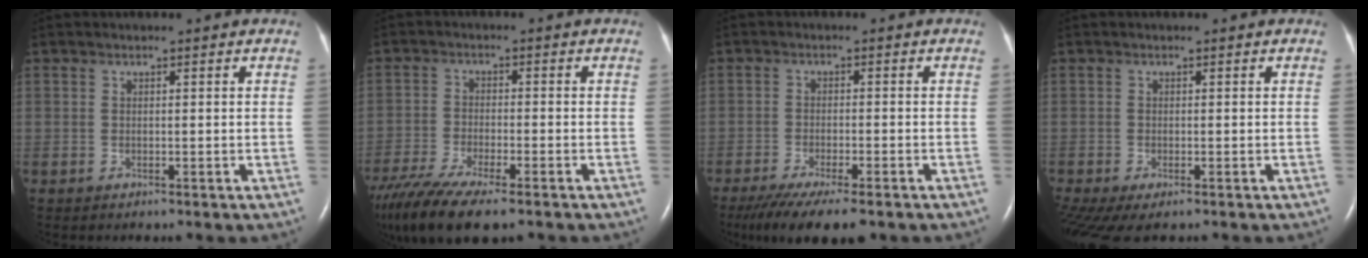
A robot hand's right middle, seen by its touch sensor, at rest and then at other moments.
{"total": 14.5, "force": [-10.9, 3.1, 9.0], "torque": [-0.197, -0.030, -0.183]}
{"total": 11.2, "force": [-8.5, 2.1, 7.0], "torque": [-0.113, -0.022, -0.133]}
{"total": 5.8, "force": [-3.8, 2.2, 3.8], "torque": [-0.081, -0.014, -0.063]}